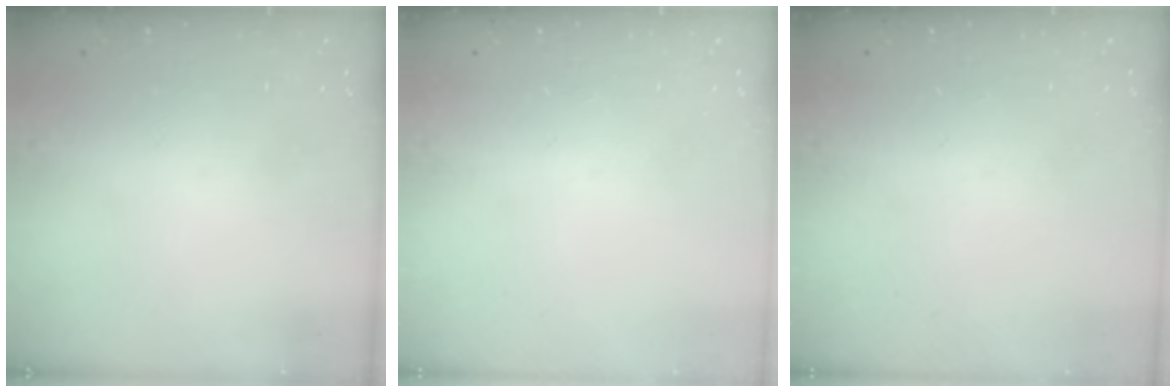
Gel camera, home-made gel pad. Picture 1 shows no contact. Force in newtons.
{"total": 0.0}
{"total": 0.0}